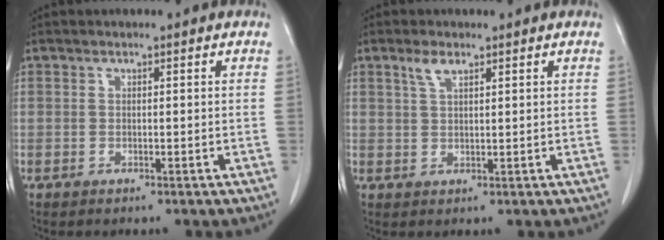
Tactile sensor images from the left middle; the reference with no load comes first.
{"total": 2.4, "force": [1.6, 0.7, 1.6], "torque": [-0.039, 0.003, 0.036]}